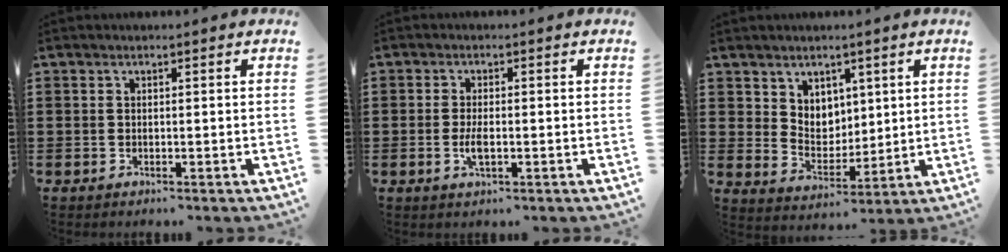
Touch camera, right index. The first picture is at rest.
{"total": 3.0, "force": [-0.6, 0.9, 2.8], "torque": [-0.056, -0.005, -0.012]}
{"total": 5.4, "force": [3.5, 4.0, 0.6], "torque": [-0.036, 0.000, 0.067]}